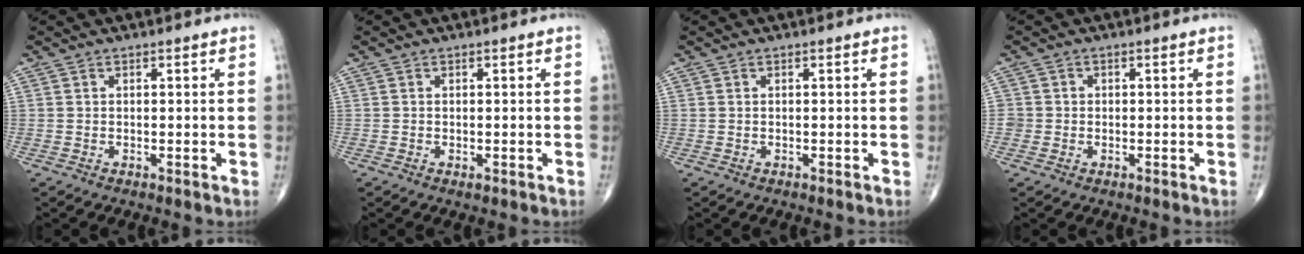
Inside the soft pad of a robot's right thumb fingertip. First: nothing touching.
{"total": 0.6, "force": [-0.2, 0.3, 0.4], "torque": [-0.006, -0.001, -0.002]}
{"total": 0.0}
{"total": 1.9, "force": [-0.2, 1.9, 0.1], "torque": [0.014, 0.008, -0.006]}